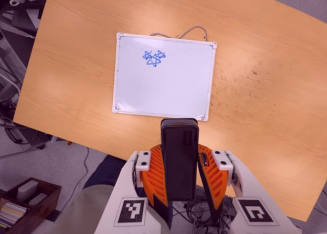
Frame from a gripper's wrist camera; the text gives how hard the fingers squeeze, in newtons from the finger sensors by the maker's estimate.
{"total": 9.1, "left": 7.5, "right": 10.8}